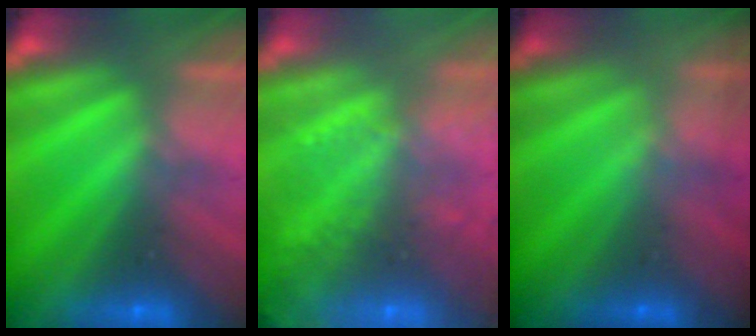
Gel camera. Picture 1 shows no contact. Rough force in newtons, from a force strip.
{"total": 9.3}
{"total": 1.7}